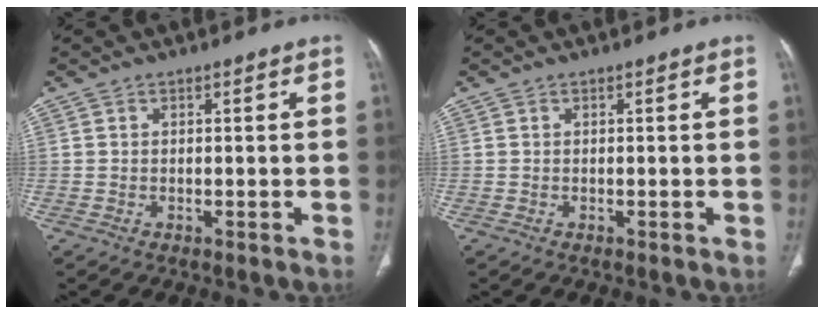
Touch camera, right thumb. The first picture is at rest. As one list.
[{"total": 0.0}]